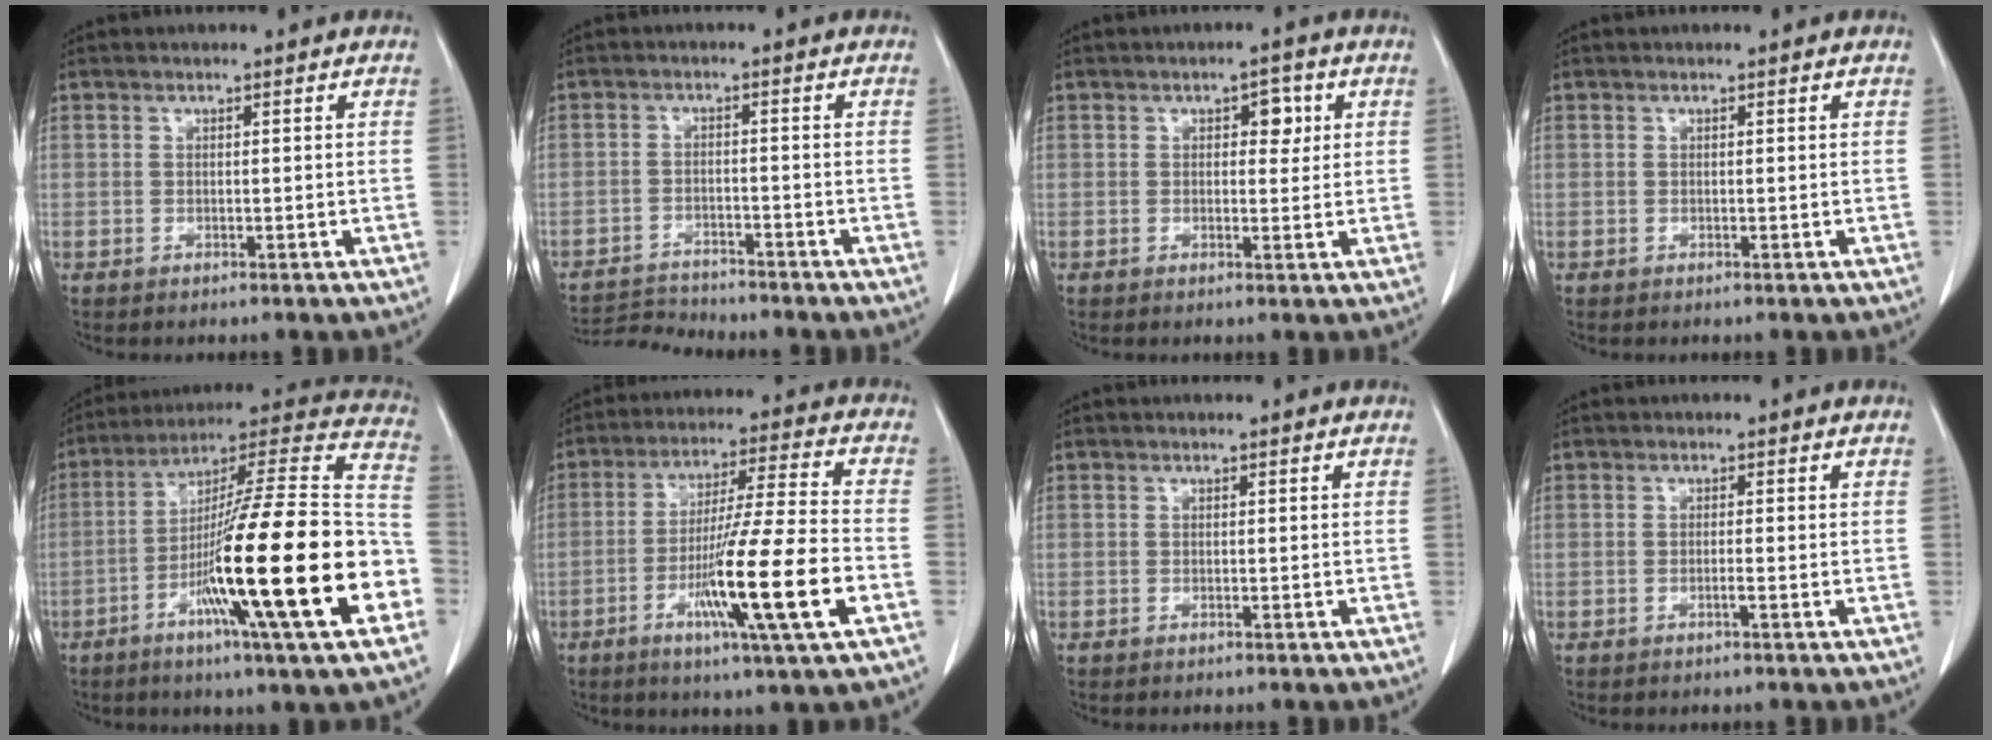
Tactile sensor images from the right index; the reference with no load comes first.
{"total": 6.2, "force": [-6.2, 0.2, 0.2], "torque": [-0.006, -0.009, -0.106]}
{"total": 3.0, "force": [1.0, 1.8, 2.3], "torque": [-0.026, 0.008, 0.012]}
{"total": 0.0}
{"total": 28.0, "force": [-8.4, 0.5, 26.7], "torque": [-0.369, -0.022, -0.153]}
{"total": 16.0, "force": [-5.6, -0.7, 15.0], "torque": [-0.270, -0.019, -0.098]}
{"total": 0.0}
{"total": 0.8, "force": [-0.4, -0.2, 0.7], "torque": [-0.012, 0.001, -0.007]}